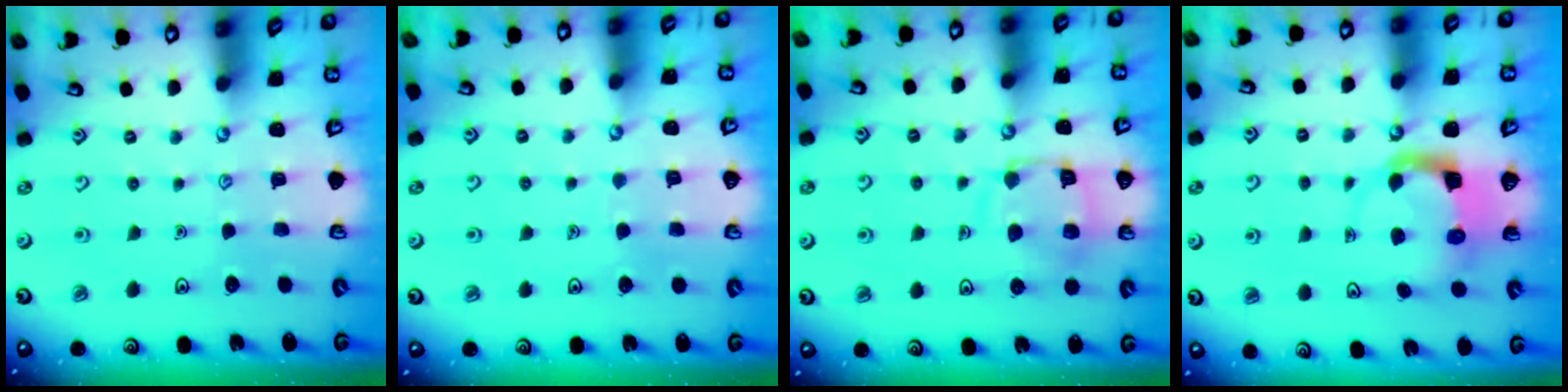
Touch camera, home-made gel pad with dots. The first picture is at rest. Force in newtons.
{"total": 3.6, "press": 3.6, "slide": 0.3}
{"total": 13.1, "press": 13.0, "slide": 1.4}
{"total": 3.6, "press": 3.6, "slide": 0.5}